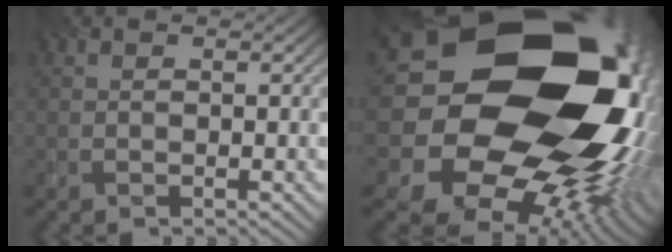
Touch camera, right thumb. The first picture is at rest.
{"total": 24.4, "force": [3.9, 19.6, 13.9], "torque": [-0.291, -0.019, 0.055]}